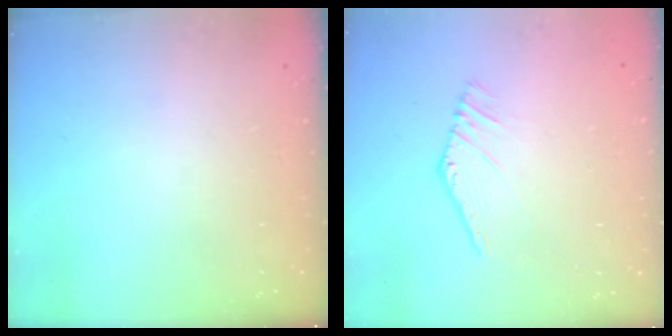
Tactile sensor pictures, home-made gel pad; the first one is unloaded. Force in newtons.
{"total": 1.8, "press": 1.7, "slide": 0.2}